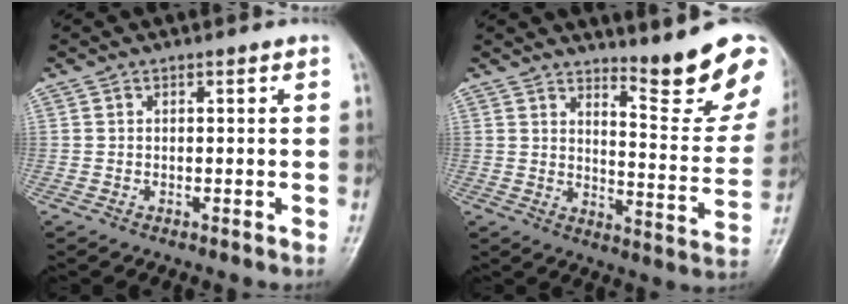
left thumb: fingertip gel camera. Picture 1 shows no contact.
{"total": 12.7, "force": [10.3, 1.7, 7.3], "torque": [-0.068, -0.099, 0.139]}